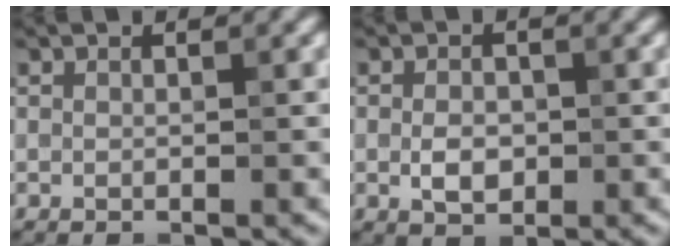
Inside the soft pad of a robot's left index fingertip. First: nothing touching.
{"total": 2.4, "force": [-0.4, 1.6, 1.7], "torque": [-0.031, -0.001, -0.008]}